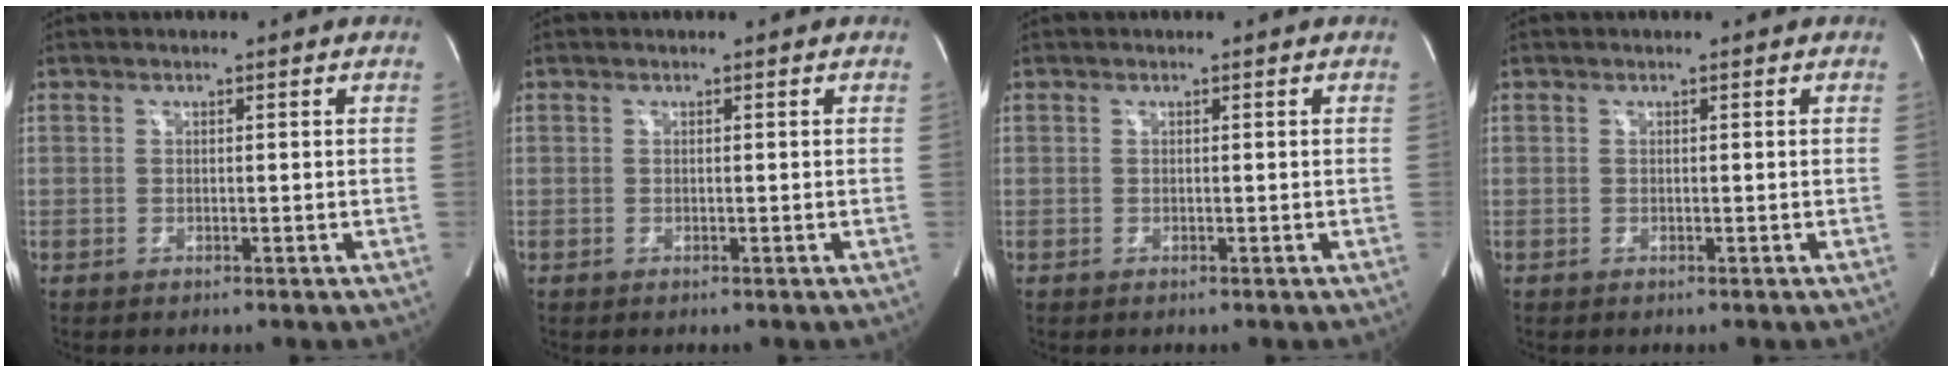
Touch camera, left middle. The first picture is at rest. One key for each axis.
{"total": 0.0}
{"total": 0.0}
{"total": 0.0}